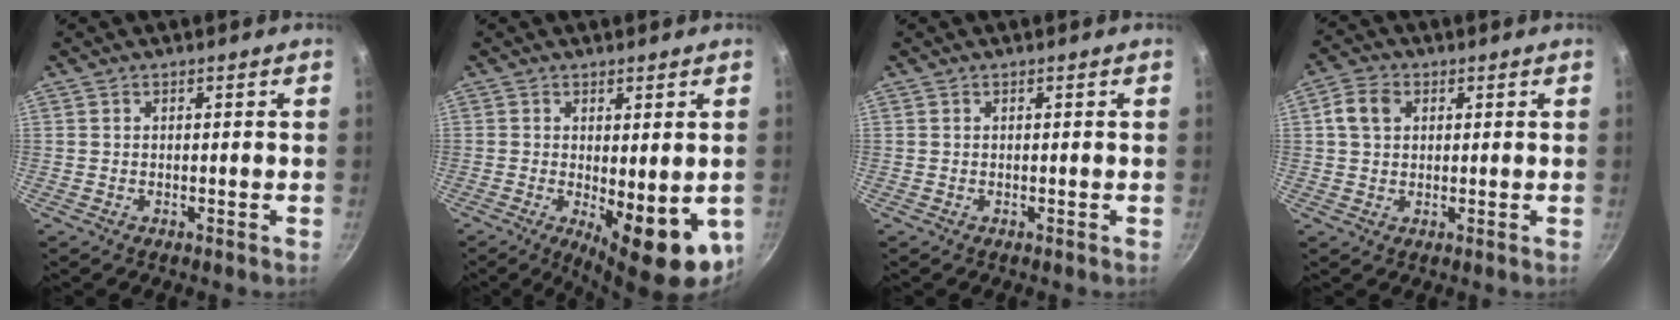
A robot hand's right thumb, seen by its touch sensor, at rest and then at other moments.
{"total": 12.0, "force": [-2.3, 4.5, 10.9], "torque": [-0.128, -0.012, -0.017]}
{"total": 0.0}
{"total": 5.3, "force": [1.4, 4.0, 3.1], "torque": [-0.046, 0.007, 0.018]}